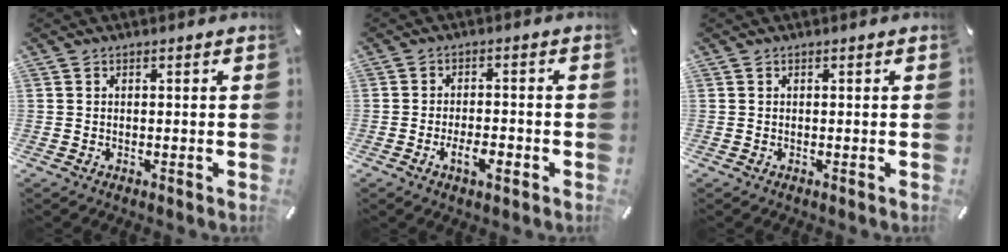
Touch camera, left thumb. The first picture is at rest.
{"total": 5.5, "force": [-2.5, 2.5, 4.3], "torque": [-0.072, 0.012, -0.043]}
{"total": 0.0}